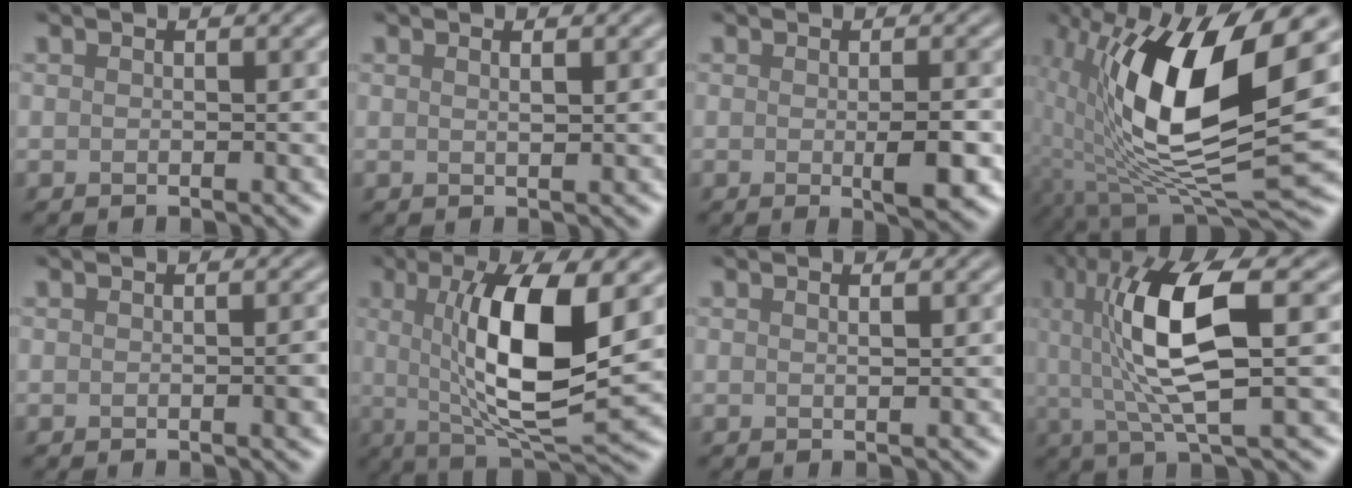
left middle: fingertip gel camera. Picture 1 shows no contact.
{"total": 1.0, "force": [0.5, 0.3, 0.8], "torque": [-0.008, 0.003, 0.005]}
{"total": 3.1, "force": [-0.4, 0.5, 3.0], "torque": [-0.047, -0.005, -0.003]}
{"total": 14.3, "force": [2.2, 4.9, 13.2], "torque": [-0.238, -0.023, 0.037]}
{"total": 1.1, "force": [-0.1, 0.1, 1.1], "torque": [-0.014, 0.002, -0.001]}
{"total": 10.8, "force": [1.3, 2.9, 10.3], "torque": [-0.163, -0.007, 0.027]}
{"total": 0.7, "force": [0.4, 0.2, 0.6], "torque": [-0.005, 0.003, 0.004]}
{"total": 9.3, "force": [1.4, 2.2, 9.0], "torque": [-0.172, 0.003, 0.032]}